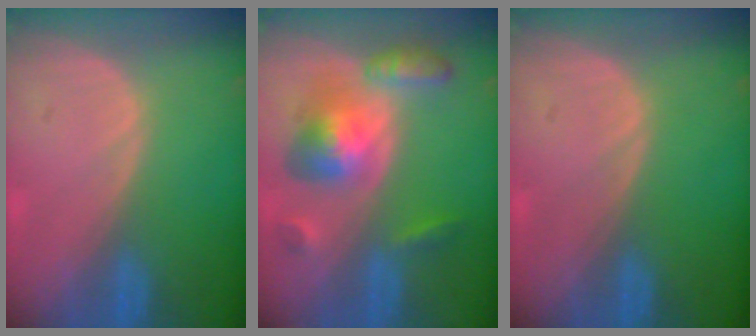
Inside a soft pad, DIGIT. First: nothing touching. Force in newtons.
{"total": 8.3, "press": 8.2, "slide": 0.7}
{"total": 0.0}